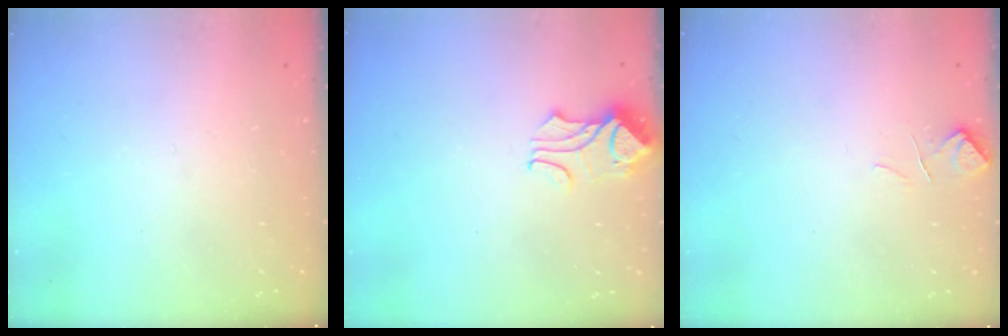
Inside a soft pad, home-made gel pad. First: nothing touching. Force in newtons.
{"total": 1.5, "press": 1.3, "slide": 0.9}
{"total": 0.8, "press": 0.3, "slide": 0.7}